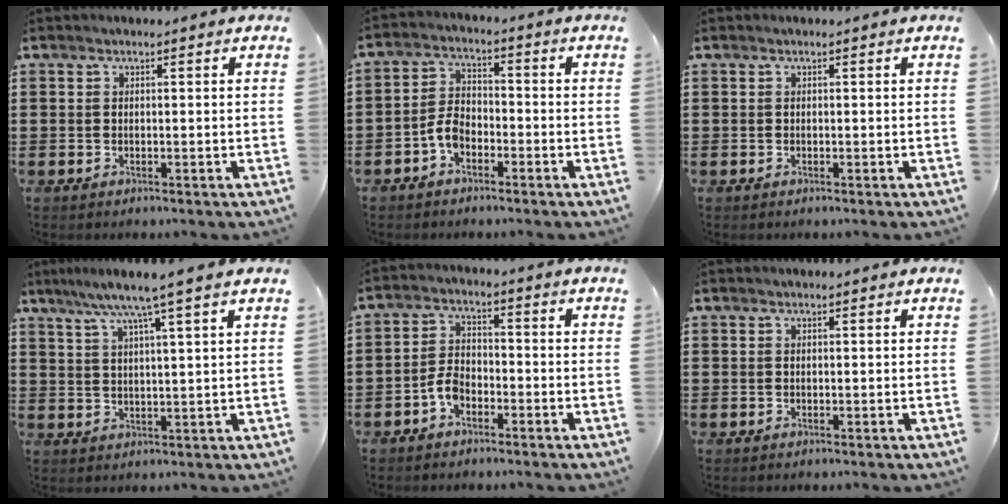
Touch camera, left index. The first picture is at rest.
{"total": 4.2, "force": [-2.2, 2.4, 2.6], "torque": [-0.070, 0.002, -0.050]}
{"total": 0.0}
{"total": 6.3, "force": [4.6, -0.8, 4.3], "torque": [-0.097, -0.012, 0.075]}
{"total": 3.9, "force": [-2.2, 2.2, 2.5], "torque": [-0.067, 0.001, -0.048]}
{"total": 0.0}